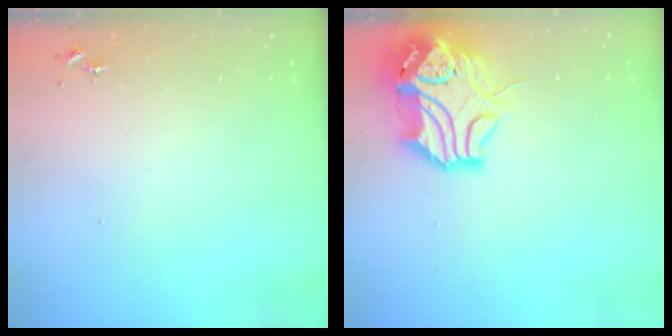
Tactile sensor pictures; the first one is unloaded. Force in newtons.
{"total": 15.5, "press": 15.3, "slide": 2.3}